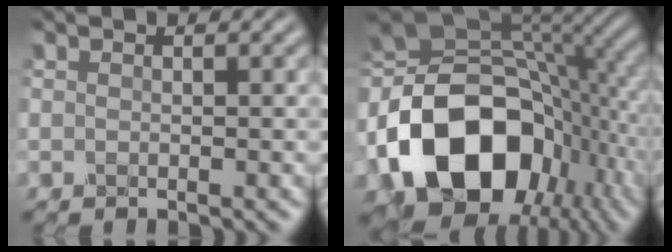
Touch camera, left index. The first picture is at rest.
{"total": 17.2, "force": [-5.5, 12.0, 11.0], "torque": [-0.207, -0.022, -0.093]}